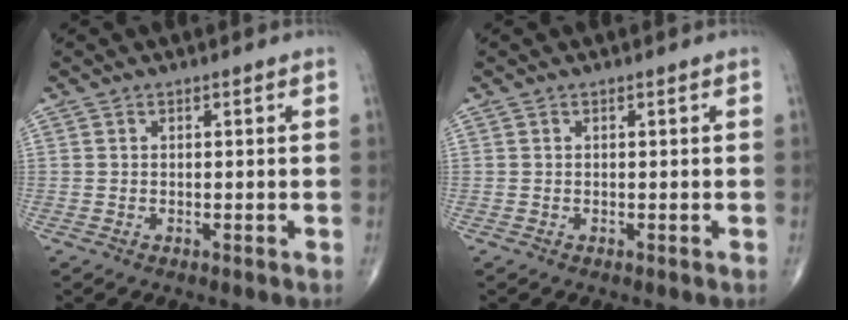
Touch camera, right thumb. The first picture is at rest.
{"total": 0.0}